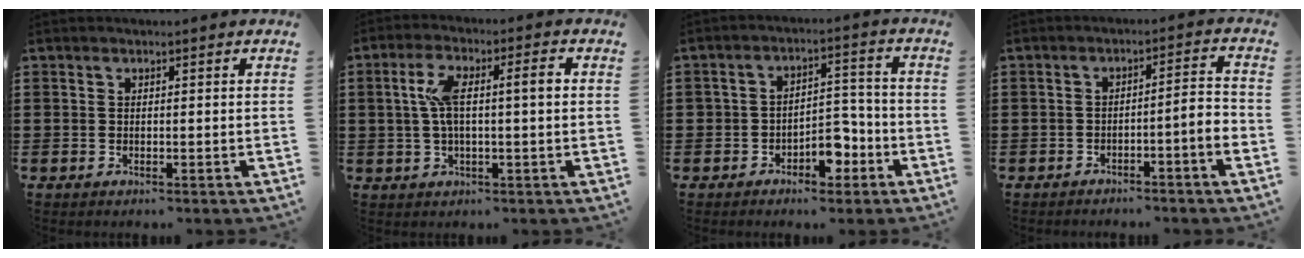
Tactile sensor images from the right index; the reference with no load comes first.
{"total": 6.7, "force": [0.7, 1.6, 6.4], "torque": [-0.120, 0.006, 0.007]}
{"total": 5.2, "force": [-3.1, 3.1, 2.8], "torque": [-0.046, 0.018, -0.057]}
{"total": 3.7, "force": [-2.4, 0.0, 2.9], "torque": [-0.050, 0.000, -0.047]}